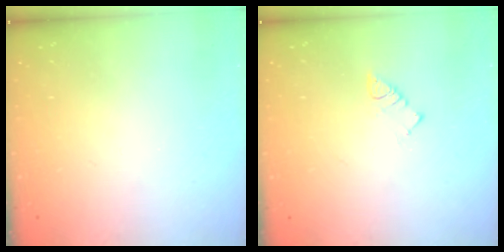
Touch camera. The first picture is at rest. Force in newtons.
{"total": 2.9, "press": 2.9, "slide": 0.5}